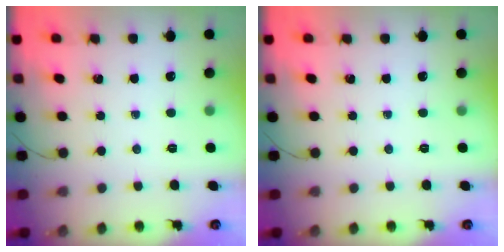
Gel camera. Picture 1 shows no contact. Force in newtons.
{"total": 0.0}